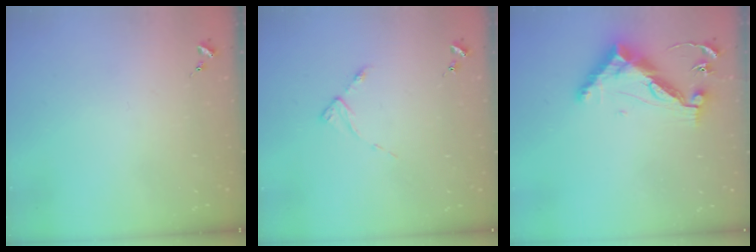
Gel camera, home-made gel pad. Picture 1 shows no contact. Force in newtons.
{"total": 2.7, "press": 2.7, "slide": 0.4}
{"total": 12.7, "press": 12.7, "slide": 0.5}